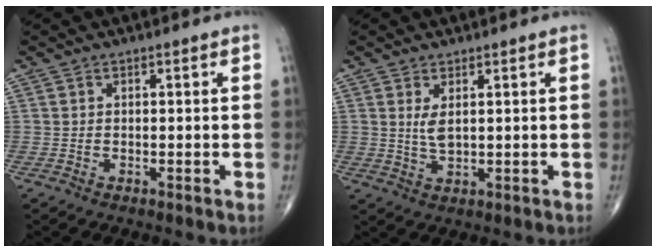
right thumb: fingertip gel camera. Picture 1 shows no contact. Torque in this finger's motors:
{"motor_torque": [-0.39, -0.11, -0.06, -0.07, 0.00]}